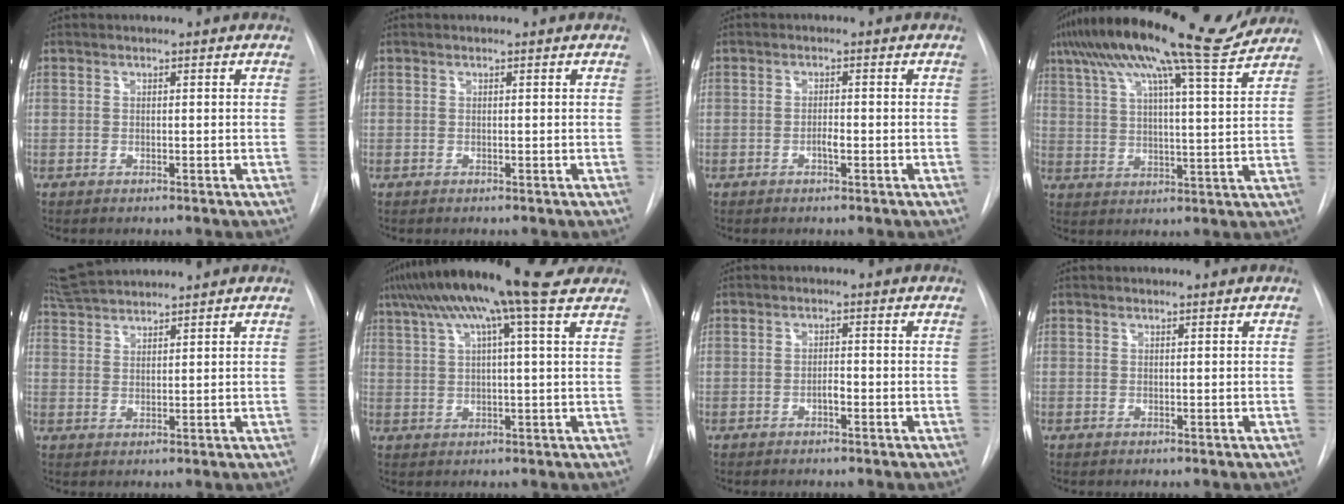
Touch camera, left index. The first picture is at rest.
{"total": 0.0}
{"total": 1.3, "force": [-0.6, 0.3, 1.1], "torque": [-0.020, 0.002, -0.011]}
{"total": 21.1, "force": [17.3, 1.9, 12.0], "torque": [-0.216, 0.029, 0.253]}
{"total": 6.9, "force": [6.7, -0.2, 1.7], "torque": [-0.039, 0.030, 0.128]}
{"total": 16.3, "force": [11.7, 1.1, 11.2], "torque": [-0.199, 0.055, 0.169]}
{"total": 1.3, "force": [-0.7, 0.4, 1.0], "torque": [-0.017, 0.002, -0.012]}
{"total": 0.6, "force": [0.6, 0.0, 0.1], "torque": [-0.005, 0.006, 0.009]}